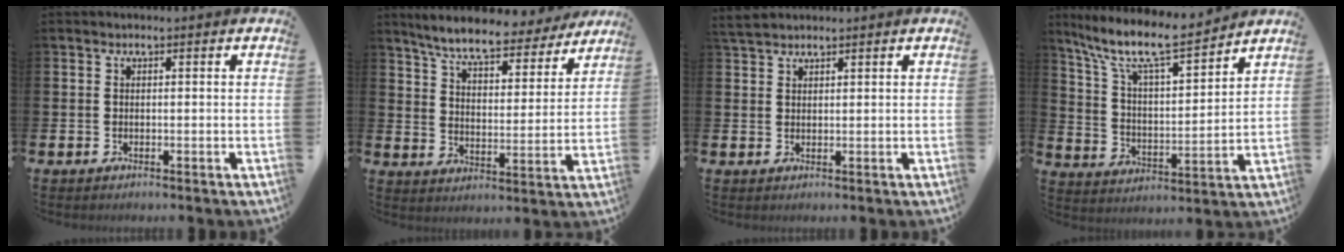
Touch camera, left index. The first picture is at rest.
{"total": 7.7, "force": [7.0, 1.3, 2.9], "torque": [-0.083, -0.041, 0.120]}
{"total": 2.5, "force": [2.3, 0.7, 0.6], "torque": [-0.007, -0.005, 0.041]}
{"total": 10.3, "force": [9.1, 1.6, 4.7], "torque": [-0.123, -0.058, 0.155]}